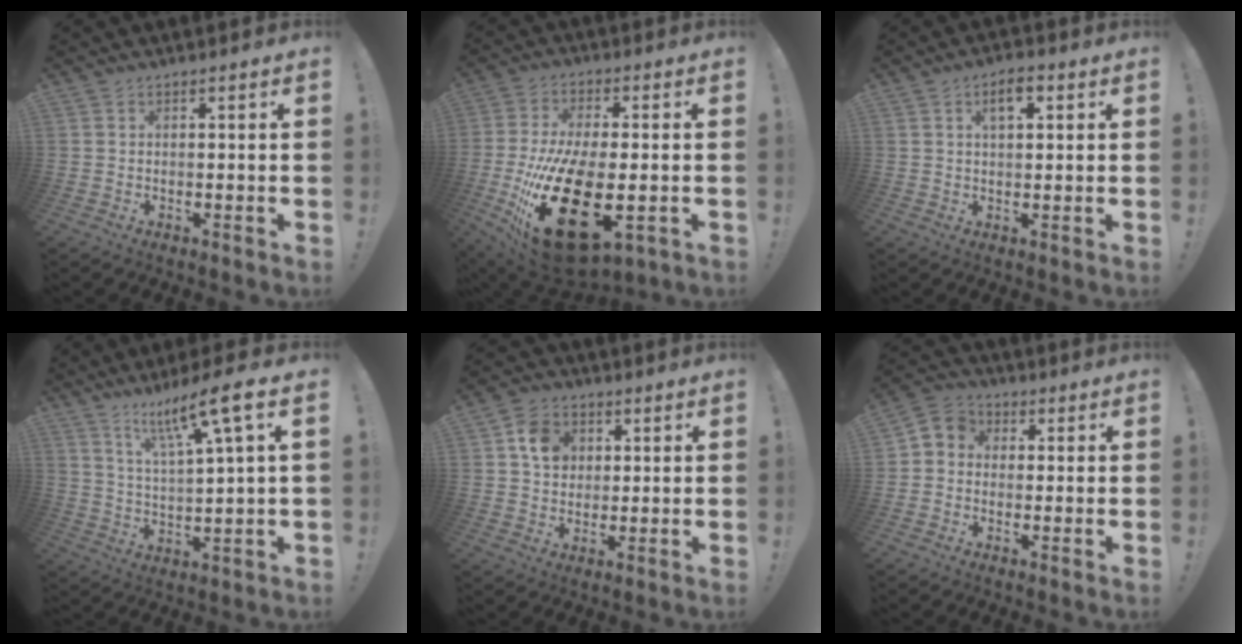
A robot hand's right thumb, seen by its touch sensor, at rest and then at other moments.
{"total": 26.7, "force": [-5.4, 13.2, 22.6], "torque": [-0.435, 0.009, -0.071]}
{"total": 5.1, "force": [2.0, 2.4, 4.0], "torque": [-0.053, -0.002, 0.029]}
{"total": 12.0, "force": [6.9, 0.5, 9.8], "torque": [-0.173, -0.031, 0.104]}
{"total": 8.5, "force": [2.5, 7.1, 3.9], "torque": [-0.056, 0.005, 0.050]}
{"total": 4.6, "force": [-1.1, 4.1, 1.9], "torque": [-0.045, 0.017, -0.017]}